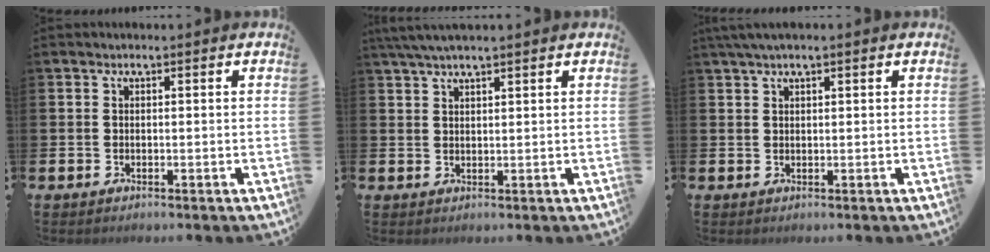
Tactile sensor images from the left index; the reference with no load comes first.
{"total": 3.2, "force": [2.6, 0.3, 1.7], "torque": [-0.045, 0.002, 0.050]}
{"total": 1.8, "force": [1.2, 0.2, 1.3], "torque": [-0.032, 0.006, 0.023]}